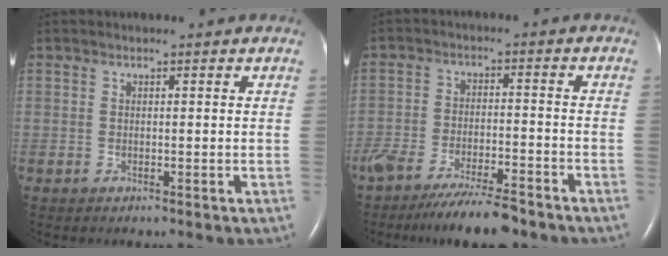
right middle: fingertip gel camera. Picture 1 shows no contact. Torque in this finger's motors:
{"motor_torque": [0.92, -0.92, 0.15, 0.09]}